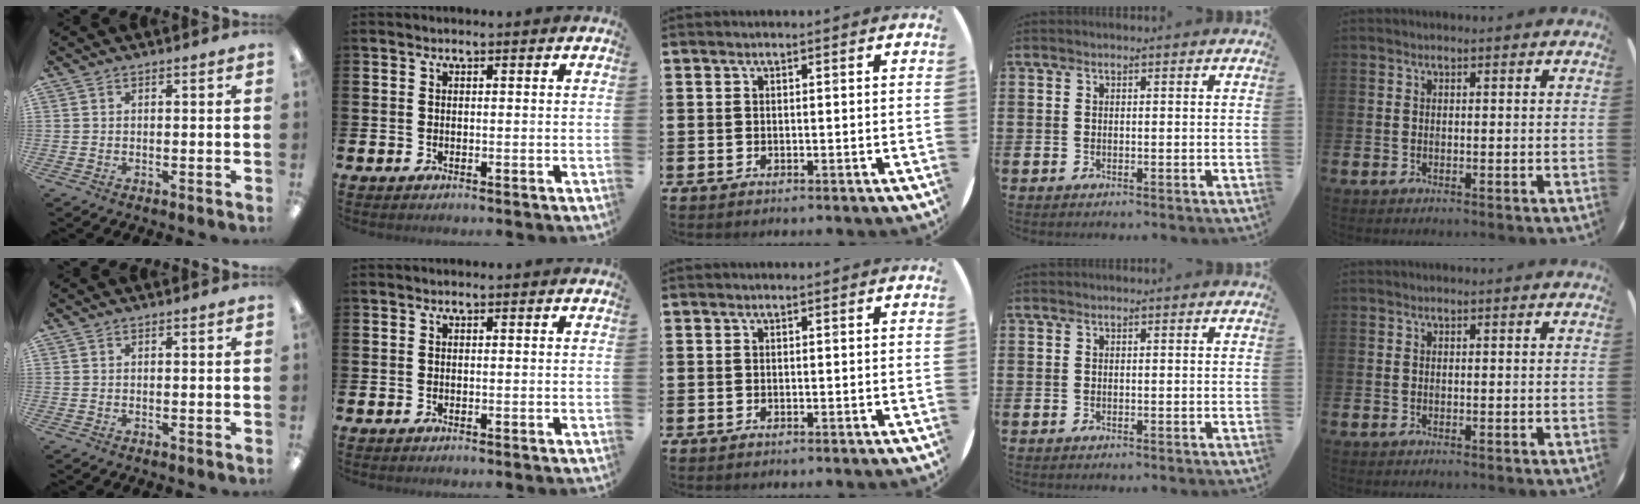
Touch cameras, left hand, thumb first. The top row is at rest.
{}